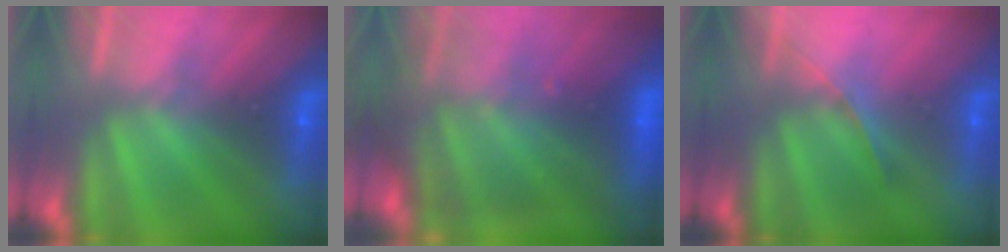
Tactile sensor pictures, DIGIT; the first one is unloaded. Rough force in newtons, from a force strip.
{"total": 11.8}
{"total": 1.2}